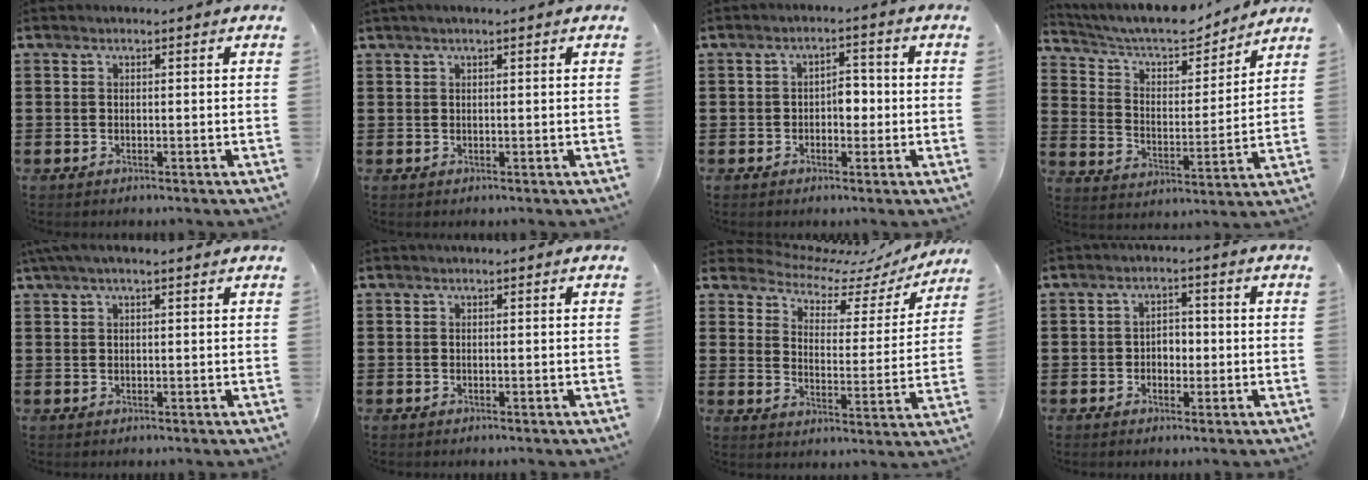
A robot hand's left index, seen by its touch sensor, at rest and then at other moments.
{"total": 0.9, "force": [0.5, 0.0, 0.8], "torque": [-0.014, 0.000, 0.009]}
{"total": 3.3, "force": [-0.4, 1.9, 2.6], "torque": [-0.045, 0.005, -0.014]}
{"total": 8.0, "force": [7.2, 2.1, 2.9], "torque": [-0.080, -0.042, 0.122]}
{"total": 2.6, "force": [1.7, 0.4, 2.0], "torque": [-0.040, 0.004, 0.031]}
{"total": 0.0}
{"total": 6.1, "force": [5.4, 2.2, 1.8], "torque": [-0.053, -0.042, 0.087]}
{"total": 2.5, "force": [-0.7, 1.9, 1.6], "torque": [-0.035, 0.006, -0.018]}